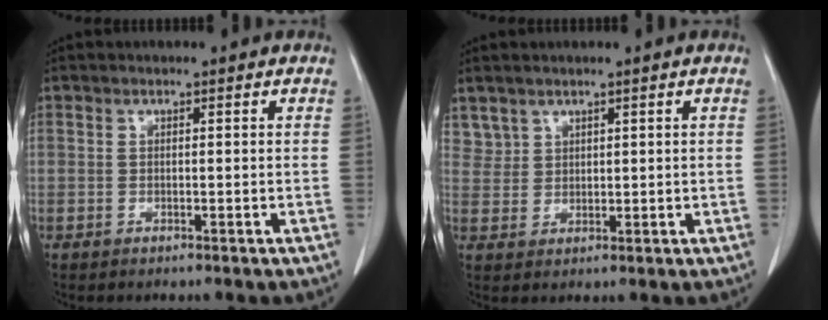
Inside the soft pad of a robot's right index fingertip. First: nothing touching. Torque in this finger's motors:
{"motor_torque": [-0.21, 0.28, 0.03, -0.01]}